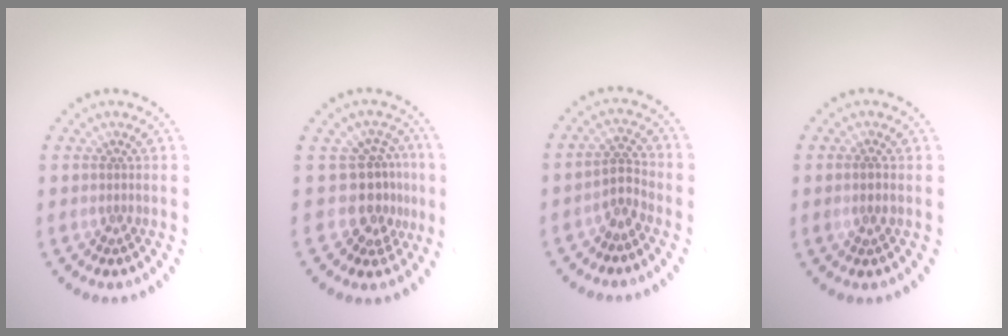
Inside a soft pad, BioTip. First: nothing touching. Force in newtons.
{"total": 3.9, "press": 3.0, "slide": 2.4}
{"total": 1.8, "press": 1.4, "slide": 1.0}
{"total": 0.6, "press": 0.4, "slide": 0.4}